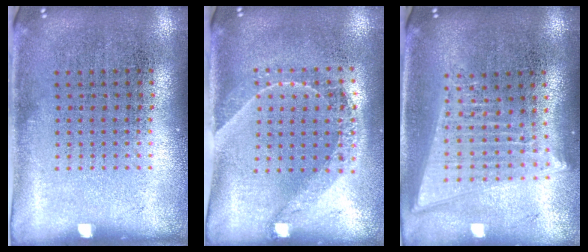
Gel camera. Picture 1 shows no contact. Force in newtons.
{"total": 1.4, "press": 1.2, "slide": 0.7}
{"total": 1.8, "press": 1.6, "slide": 0.9}